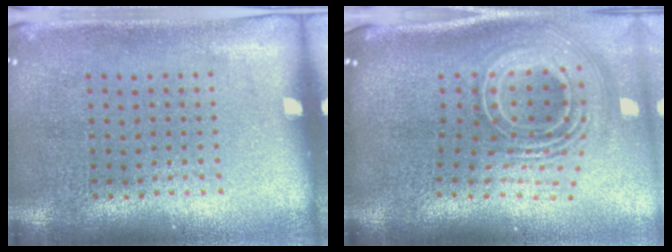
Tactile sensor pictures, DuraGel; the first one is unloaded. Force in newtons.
{"total": 3.3, "press": 2.1, "slide": 2.5}